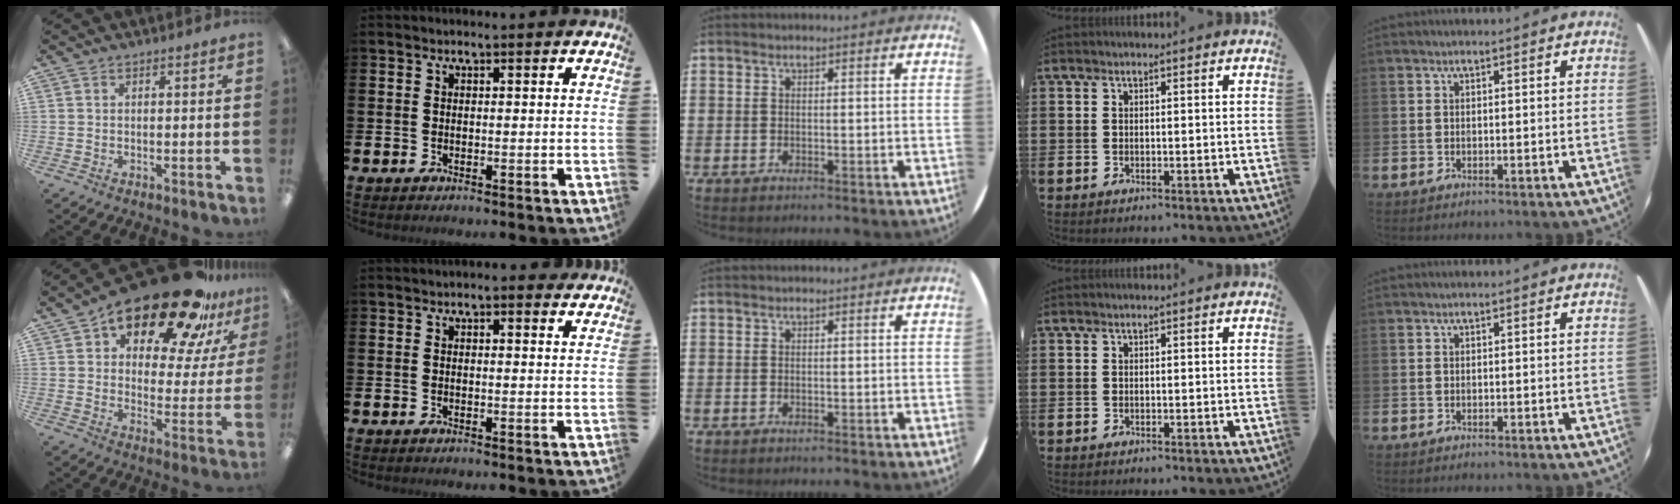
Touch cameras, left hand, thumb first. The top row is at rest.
{"thumb": {"total": 22.4, "force": [17.0, 7.9, 12.3], "torque": [-0.191, -0.119, 0.284]}, "index": {"total": 1.2, "force": [1.1, 0.3, 0.3], "torque": [0.005, -0.003, 0.018]}}